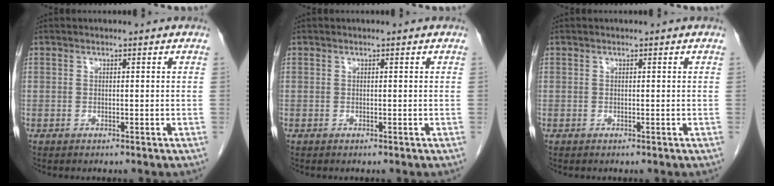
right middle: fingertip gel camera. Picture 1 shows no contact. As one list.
[{"total": 0.0}, {"total": 0.0}]